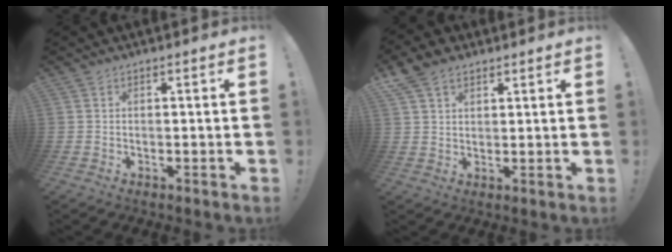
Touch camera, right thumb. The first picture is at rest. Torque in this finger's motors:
{"motor_torque": [-0.28, 0.65, -0.19, 0.30, 0.13]}